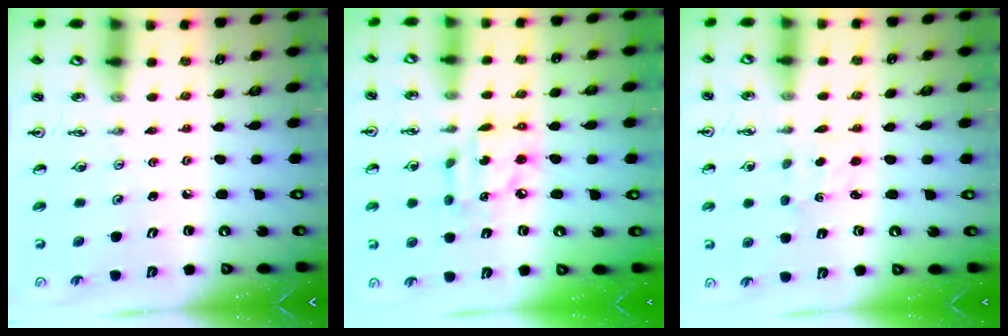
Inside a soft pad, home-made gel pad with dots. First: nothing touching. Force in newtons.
{"total": 10.6, "press": 10.5, "slide": 1.1}
{"total": 1.4, "press": 1.3, "slide": 0.4}